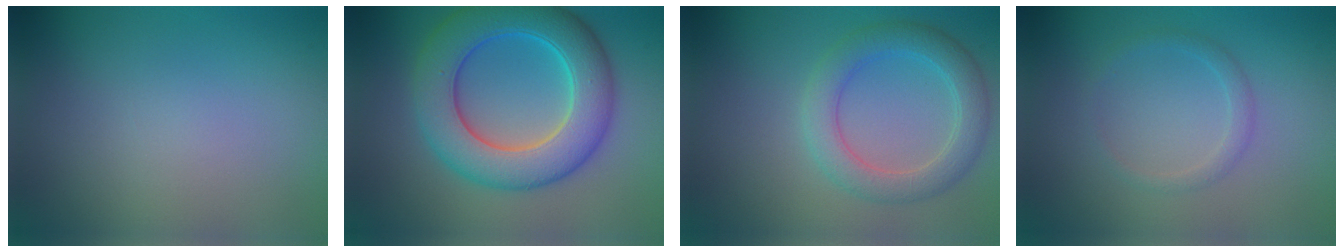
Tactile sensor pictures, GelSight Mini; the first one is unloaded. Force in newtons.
{"total": 9.4, "press": 9.4, "slide": 0.1}
{"total": 4.2, "press": 4.2, "slide": 0.1}
{"total": 1.4, "press": 1.4, "slide": 0.0}